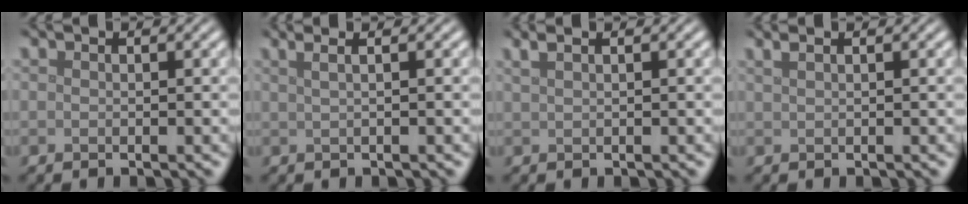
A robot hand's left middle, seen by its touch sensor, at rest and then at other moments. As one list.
[{"total": 4.3, "force": [2.2, 2.2, 3.0], "torque": [-0.024, 0.033, -0.002]}, {"total": 1.9, "force": [1.2, 0.7, 1.3], "torque": [-0.019, 0.004, 0.013]}, {"total": 1.9, "force": [1.2, 0.8, 1.2], "torque": [-0.016, 0.002, 0.009]}]